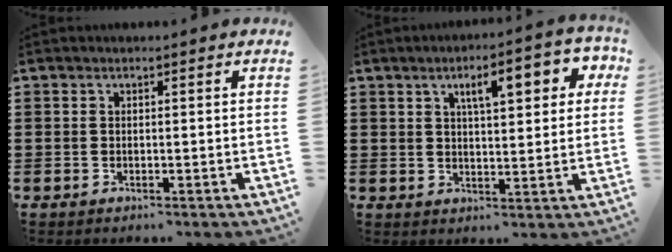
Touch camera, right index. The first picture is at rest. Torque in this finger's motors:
{"motor_torque": [1.32, 0.82, 0.58, 0.09]}